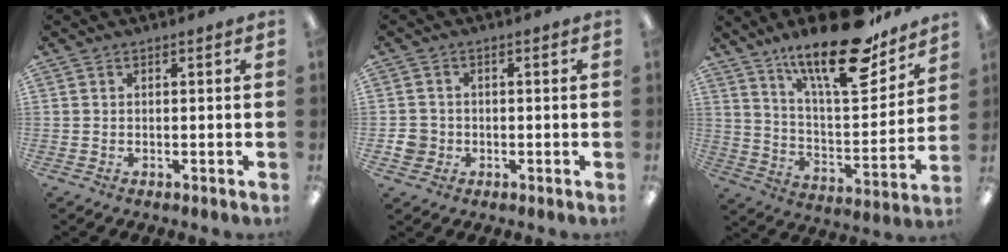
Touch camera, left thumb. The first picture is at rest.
{"total": 4.0, "force": [-0.8, 3.7, 1.1], "torque": [-0.017, 0.002, -0.017]}
{"total": 23.2, "force": [16.3, 7.2, 14.8], "torque": [-0.233, -0.102, 0.270]}